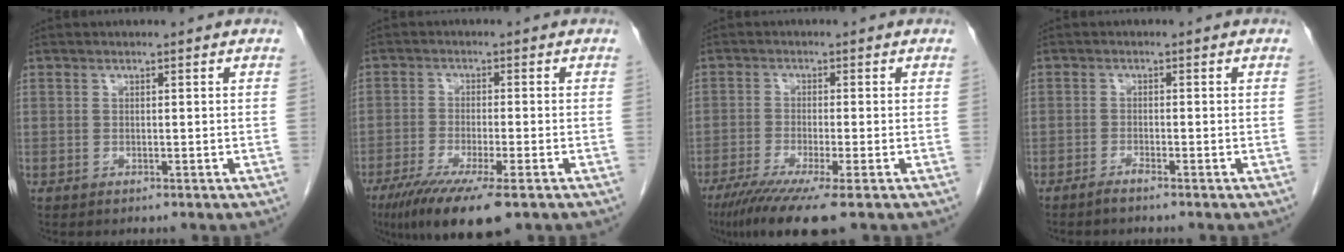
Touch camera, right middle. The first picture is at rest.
{"total": 11.2, "force": [-7.3, 1.4, 8.5], "torque": [-0.141, -0.027, -0.115]}
{"total": 9.2, "force": [-6.2, 0.0, 6.8], "torque": [-0.110, -0.025, -0.101]}
{"total": 1.5, "force": [-1.3, -0.2, 0.7], "torque": [-0.018, -0.001, -0.028]}